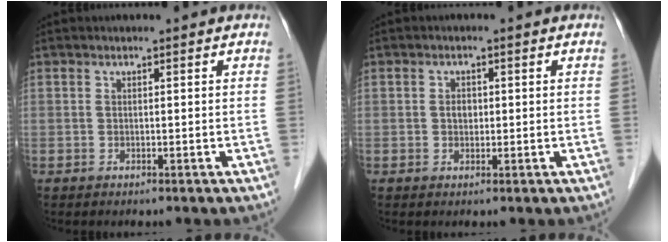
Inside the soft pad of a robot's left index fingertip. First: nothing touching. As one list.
[{"total": 1.6, "force": [0.0, 1.3, 0.9], "torque": [-0.017, 0.002, 0.002]}]